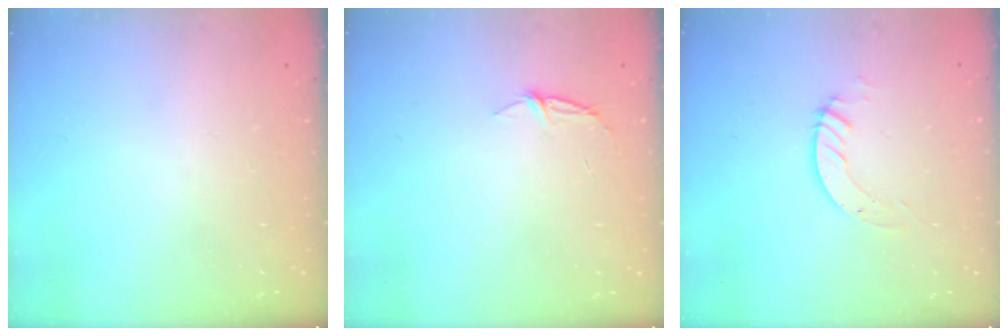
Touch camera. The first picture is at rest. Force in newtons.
{"total": 3.9, "press": 3.9, "slide": 0.4}
{"total": 3.8, "press": 3.8, "slide": 0.4}